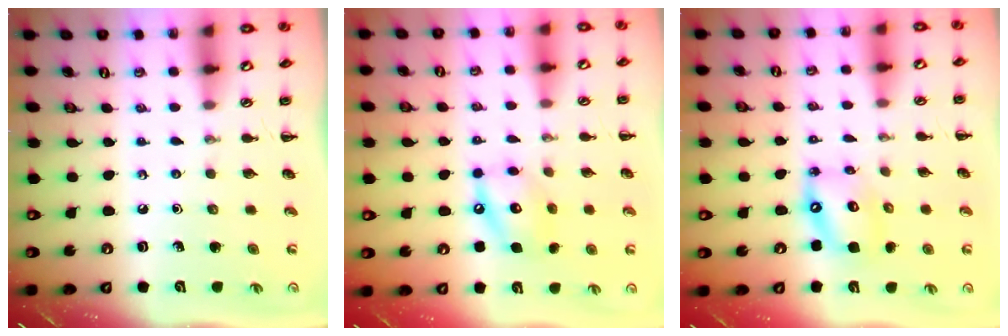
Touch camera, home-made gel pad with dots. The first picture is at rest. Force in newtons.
{"total": 11.5, "press": 11.3, "slide": 2.0}
{"total": 10.6, "press": 10.3, "slide": 2.4}